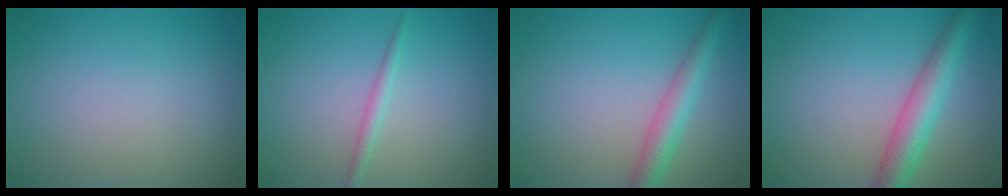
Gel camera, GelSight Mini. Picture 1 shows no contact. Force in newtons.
{"total": 1.2, "press": 1.2, "slide": 0.1}
{"total": 3.3, "press": 3.3, "slide": 0.1}
{"total": 4.7, "press": 4.7, "slide": 0.2}